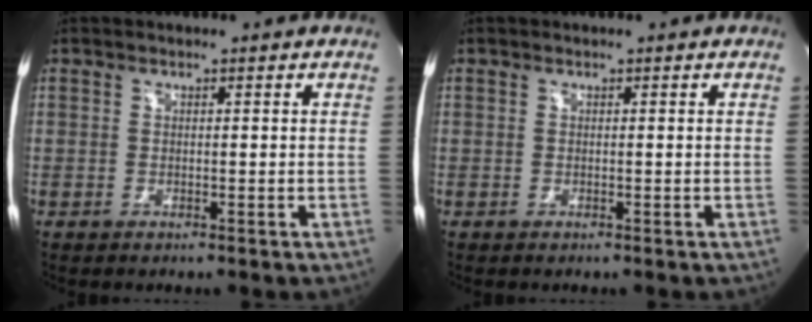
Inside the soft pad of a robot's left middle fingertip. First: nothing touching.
{"total": 0.0}